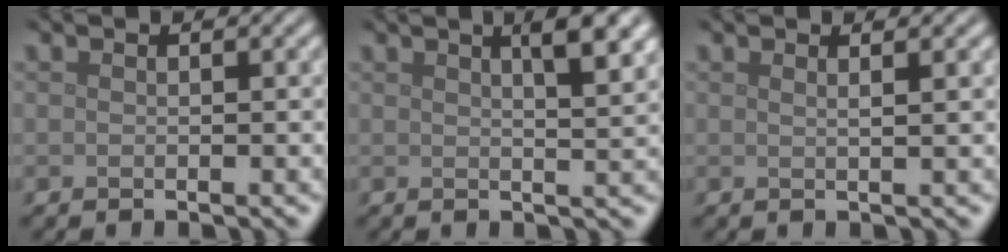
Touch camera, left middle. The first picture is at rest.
{"total": 5.1, "force": [2.5, 1.6, 4.2], "torque": [-0.030, 0.020, 0.015]}
{"total": 1.9, "force": [1.0, 0.8, 1.5], "torque": [-0.005, 0.002, -0.007]}